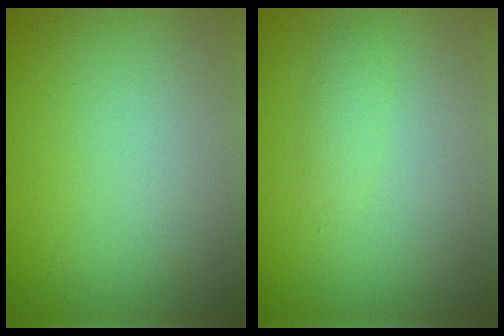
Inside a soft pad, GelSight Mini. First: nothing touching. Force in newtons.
{"total": 1.0, "press": 1.0, "slide": 0.1}